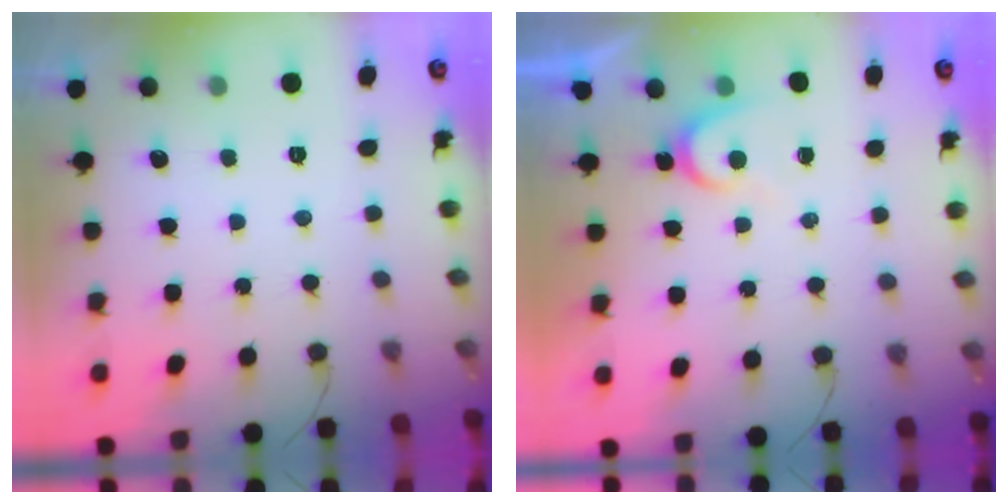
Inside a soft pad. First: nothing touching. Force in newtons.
{"total": 5.1, "press": 5.1, "slide": 0.5}